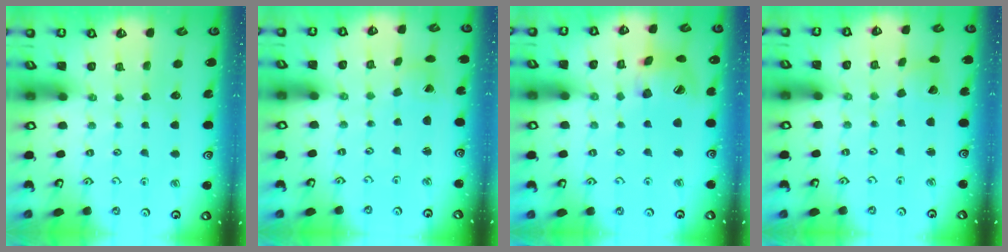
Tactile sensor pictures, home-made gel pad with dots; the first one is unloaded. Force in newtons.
{"total": 0.0}
{"total": 14.8, "press": 14.7, "slide": 2.2}
{"total": 4.1, "press": 4.1, "slide": 0.5}